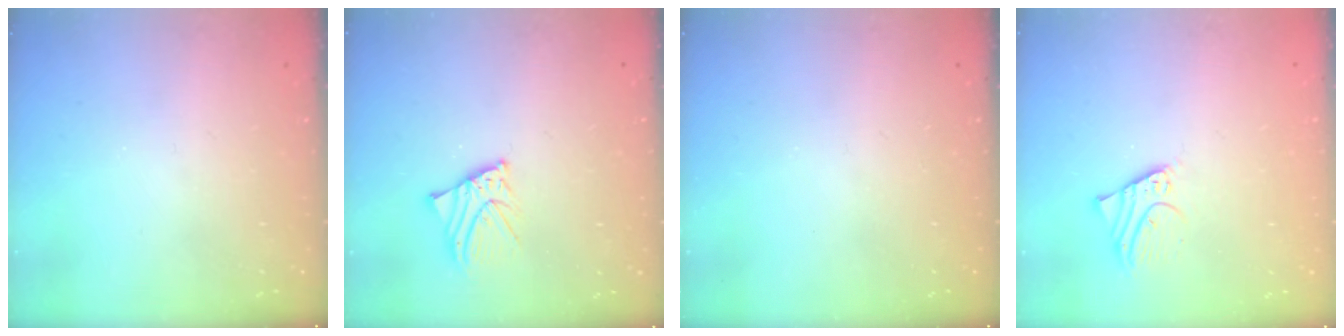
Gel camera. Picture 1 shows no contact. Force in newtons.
{"total": 3.9, "press": 3.9, "slide": 0.5}
{"total": 0.0}
{"total": 2.4, "press": 2.4, "slide": 0.0}